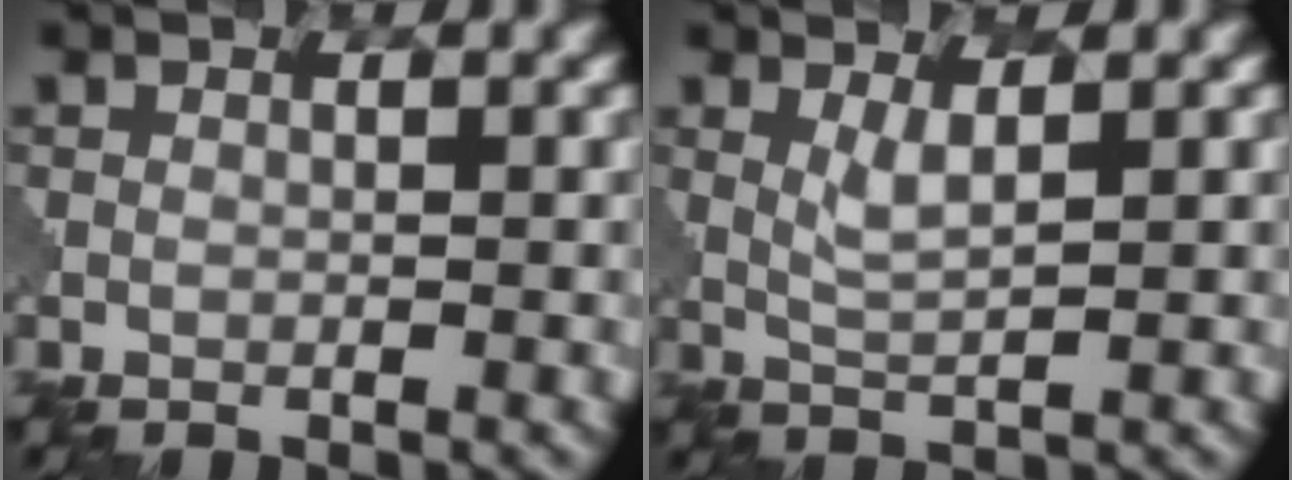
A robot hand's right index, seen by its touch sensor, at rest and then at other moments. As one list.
[{"total": 1.9, "force": [1.1, 0.4, 1.6], "torque": [-0.036, -0.008, 0.027]}]